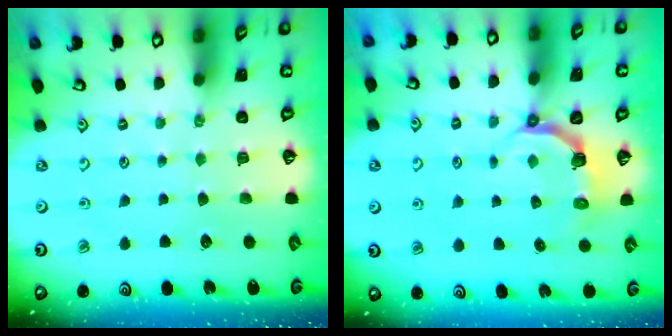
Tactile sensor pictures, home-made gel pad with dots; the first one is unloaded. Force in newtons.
{"total": 5.0, "press": 3.4, "slide": 3.7}